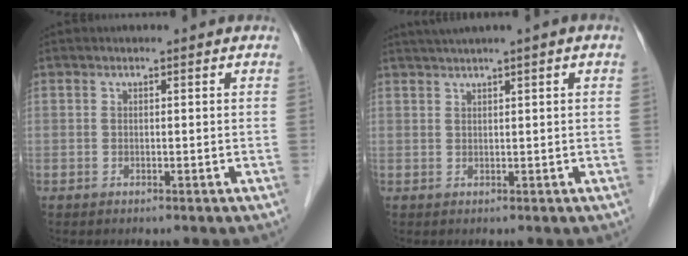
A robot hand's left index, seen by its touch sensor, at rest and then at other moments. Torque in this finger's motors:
{"motor_torque": [-0.11, -0.85, 0.84, 0.17]}